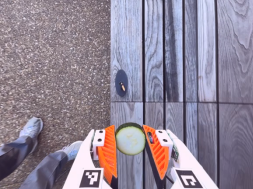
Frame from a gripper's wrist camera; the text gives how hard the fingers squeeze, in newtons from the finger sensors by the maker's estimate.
{"total": 10.7, "left": 10.6, "right": 10.9}